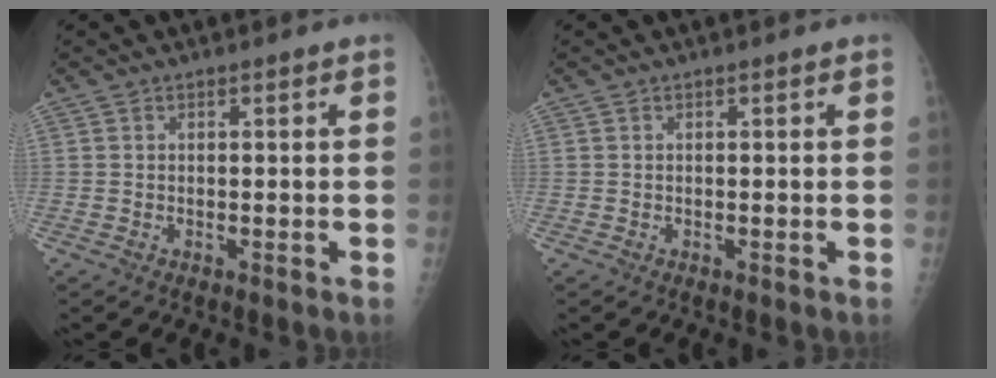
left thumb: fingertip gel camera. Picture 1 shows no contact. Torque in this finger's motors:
{"motor_torque": [0.01, 0.01, -0.05, -0.10, 0.00]}